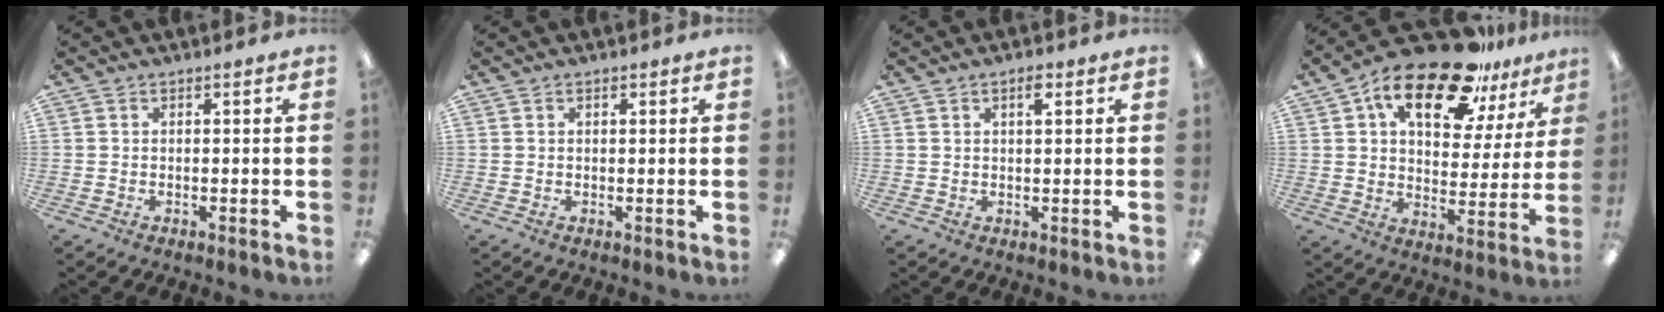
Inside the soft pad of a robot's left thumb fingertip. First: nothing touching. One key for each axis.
{"total": 0.9, "fx": 0.5, "fy": 0.5, "fz": 0.4, "tx": -0.001, "ty": -0.001, "tz": 0.008}
{"total": 2.8, "fx": 1.7, "fy": 1.0, "fz": 2.1, "tx": -0.030, "ty": -0.003, "tz": 0.025}
{"total": 19.7, "fx": 13.3, "fy": 8.2, "fz": 11.9, "tx": -0.197, "ty": -0.071, "tz": 0.224}